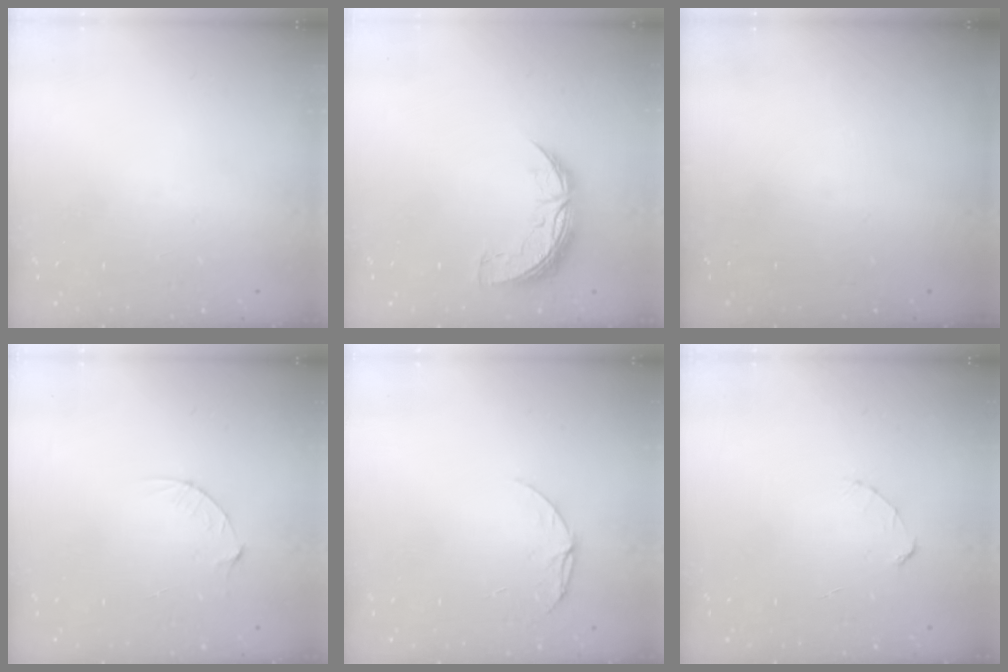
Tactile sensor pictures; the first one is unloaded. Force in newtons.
{"total": 8.4, "press": 8.4, "slide": 0.3}
{"total": 0.0}
{"total": 3.7, "press": 3.7, "slide": 0.4}
{"total": 7.6, "press": 7.6, "slide": 0.6}
{"total": 2.7, "press": 2.7, "slide": 0.3}